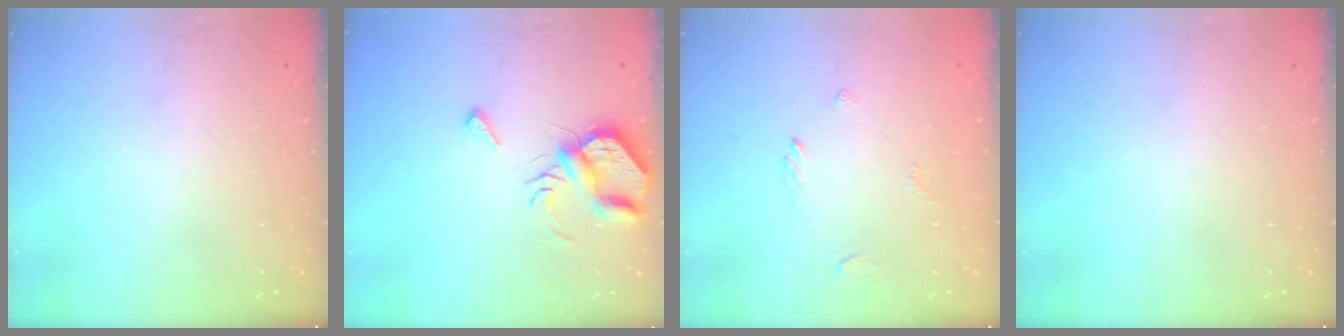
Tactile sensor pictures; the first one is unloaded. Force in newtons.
{"total": 8.0, "press": 7.9, "slide": 0.8}
{"total": 2.6, "press": 2.5, "slide": 0.8}
{"total": 0.0}